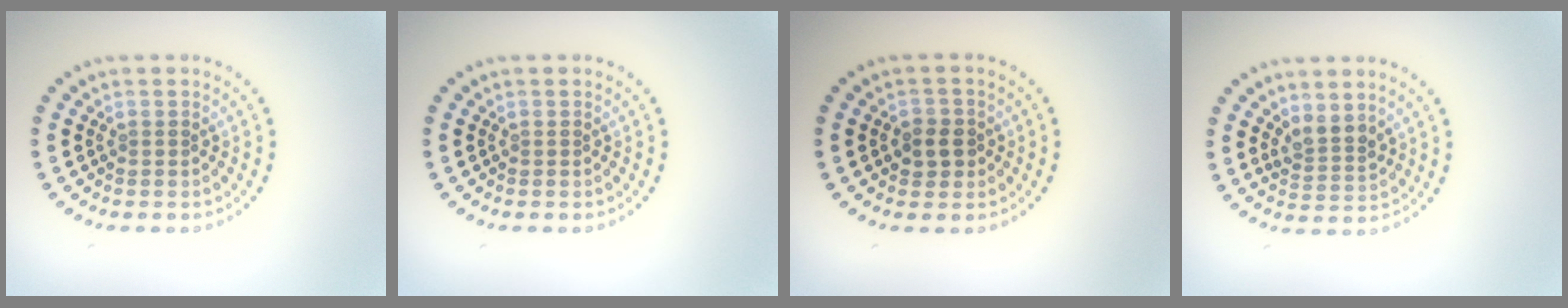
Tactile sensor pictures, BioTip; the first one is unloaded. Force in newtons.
{"total": 0.0}
{"total": 2.0, "press": 1.9, "slide": 0.7}
{"total": 2.2, "press": 1.8, "slide": 1.4}